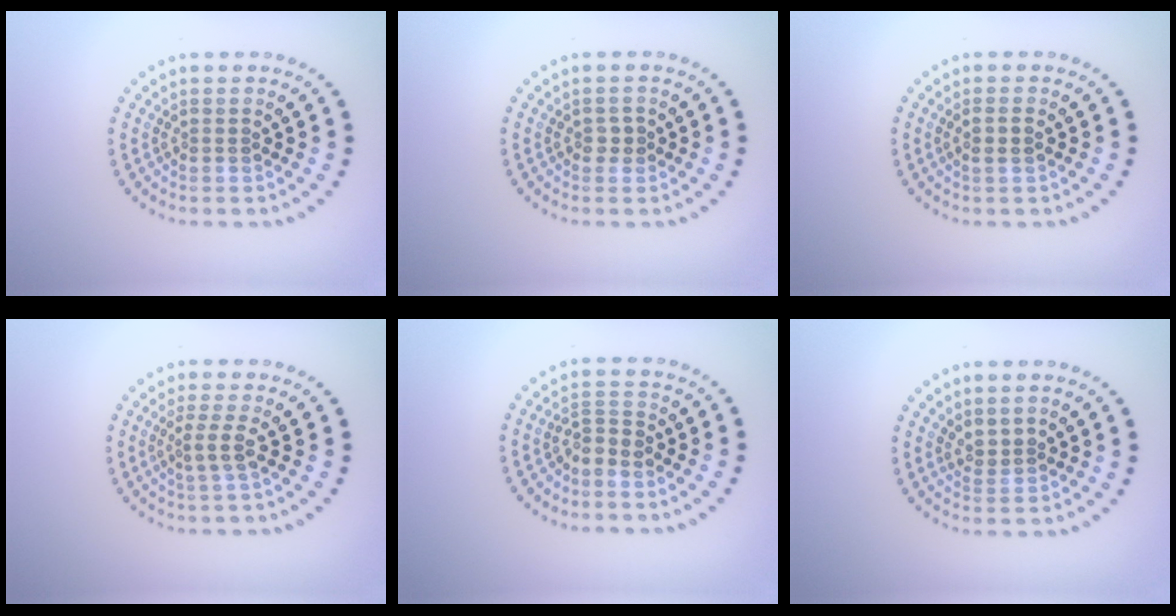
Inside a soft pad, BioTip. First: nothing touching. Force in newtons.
{"total": 0.9, "press": 0.9, "slide": 0.1}
{"total": 1.2, "press": 1.1, "slide": 0.5}
{"total": 1.8, "press": 1.4, "slide": 1.1}
{"total": 2.0, "press": 1.4, "slide": 1.5}
{"total": 1.5, "press": 1.2, "slide": 0.9}